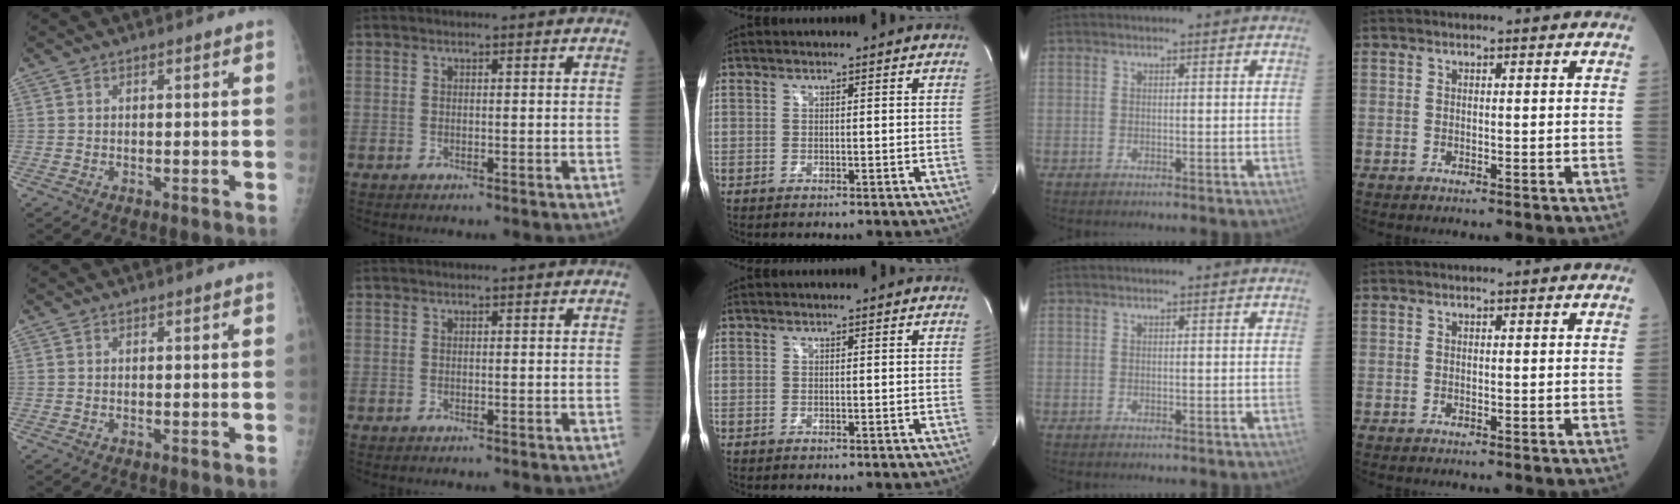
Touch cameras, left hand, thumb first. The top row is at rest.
{}